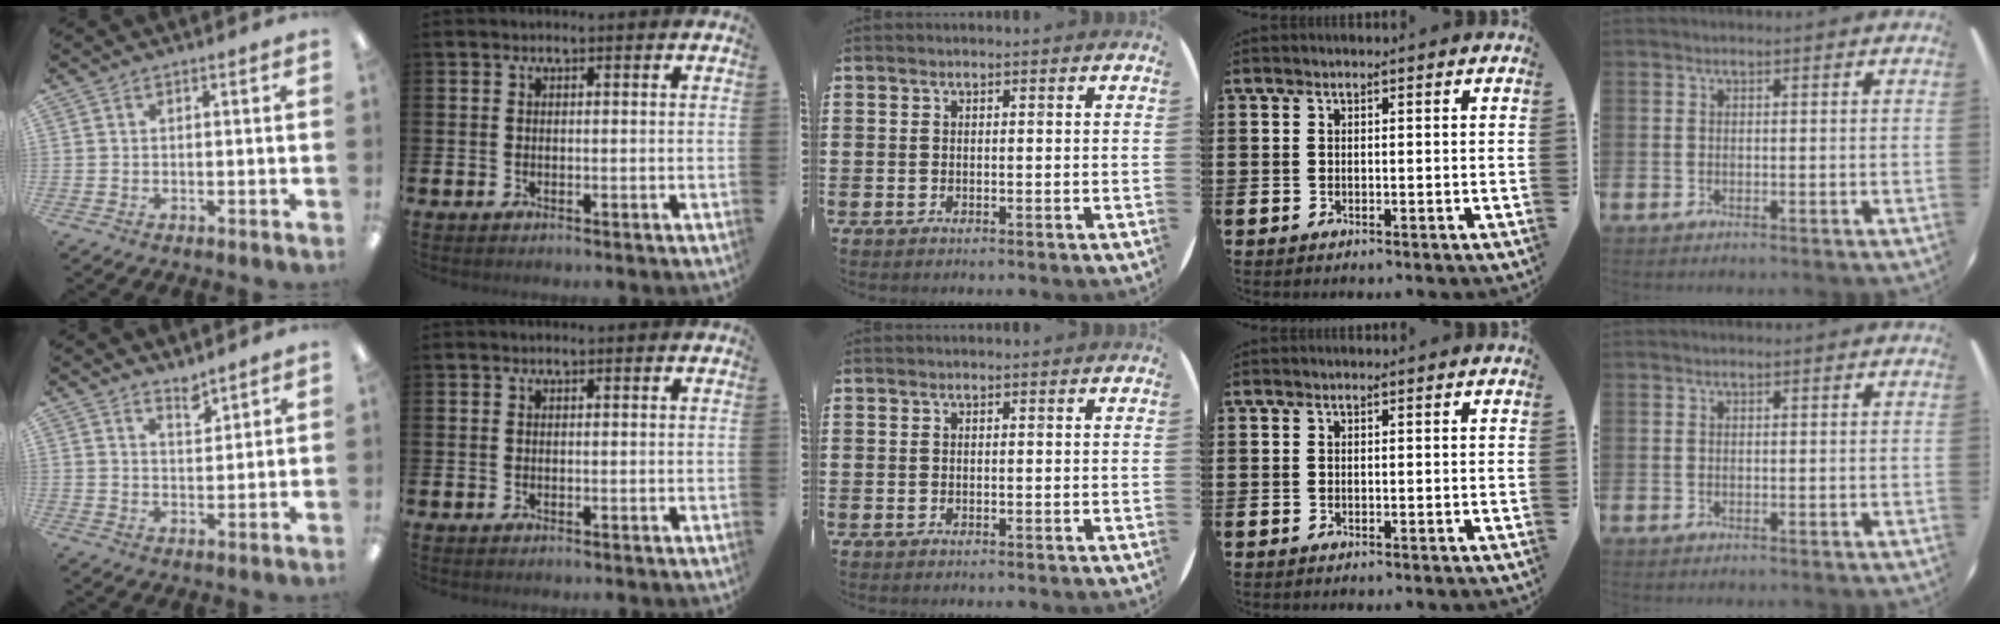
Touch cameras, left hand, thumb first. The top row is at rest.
{"thumb": {"total": 3.9, "force": [3.6, 1.1, 1.1], "torque": [-0.004, -0.029, 0.061]}}